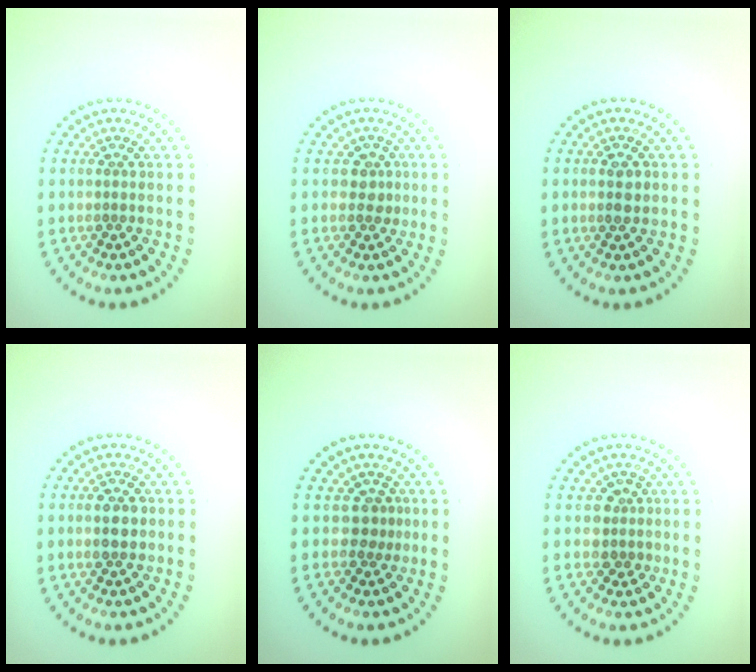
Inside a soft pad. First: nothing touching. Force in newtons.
{"total": 1.6, "press": 1.4, "slide": 0.8}
{"total": 1.5, "press": 1.4, "slide": 0.5}
{"total": 2.6, "press": 2.6, "slide": 0.1}
{"total": 1.8, "press": 1.3, "slide": 1.2}
{"total": 2.1, "press": 1.7, "slide": 1.3}